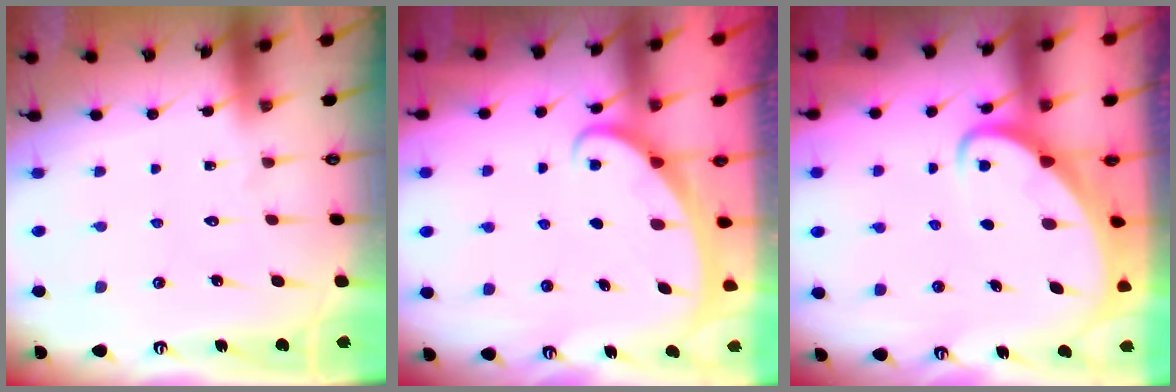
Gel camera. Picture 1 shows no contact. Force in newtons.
{"total": 2.3, "press": 2.2, "slide": 0.3}
{"total": 3.0, "press": 3.0, "slide": 0.2}